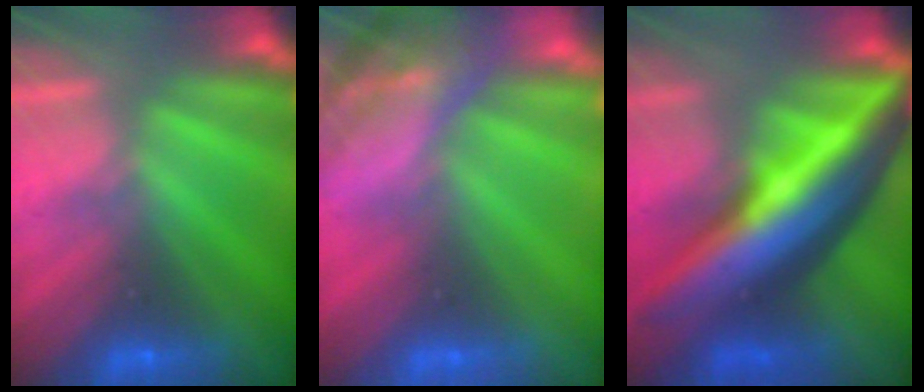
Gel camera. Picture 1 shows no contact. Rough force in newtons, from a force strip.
{"total": 7.4}
{"total": 6.8}